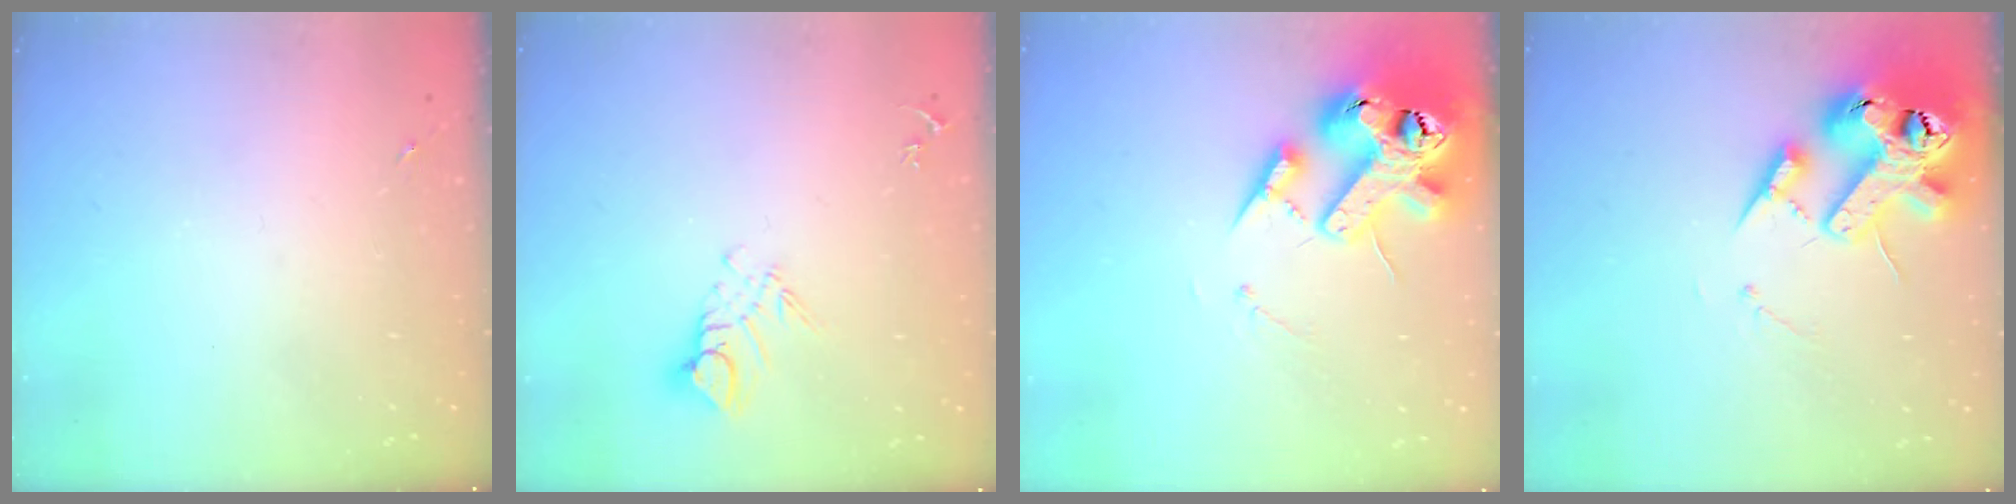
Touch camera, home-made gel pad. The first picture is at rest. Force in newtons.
{"total": 7.9, "press": 7.8, "slide": 0.8}
{"total": 18.8, "press": 18.6, "slide": 2.9}
{"total": 18.8, "press": 18.6, "slide": 2.9}